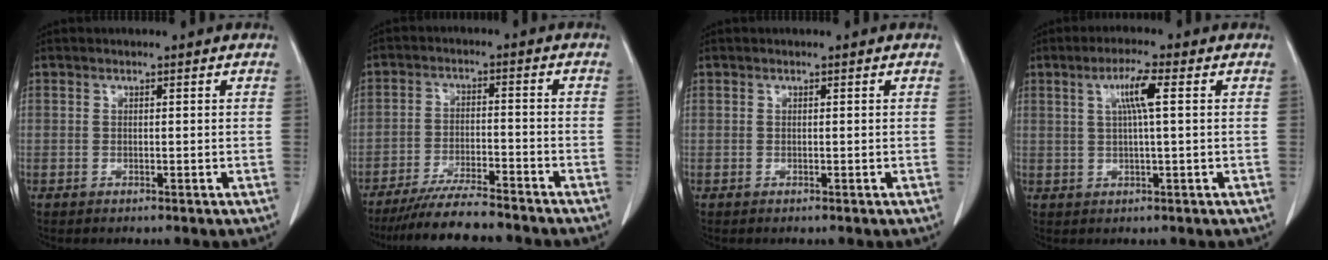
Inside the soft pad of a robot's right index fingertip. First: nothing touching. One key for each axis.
{"total": 10.1, "fx": -9.1, "fy": 1.0, "fz": 4.2, "tx": -0.066, "ty": -0.017, "tz": -0.148}
{"total": 0.0}
{"total": 4.7, "fx": 1.3, "fy": -0.1, "fz": 4.6, "tx": -0.085, "ty": 0.006, "tz": 0.025}